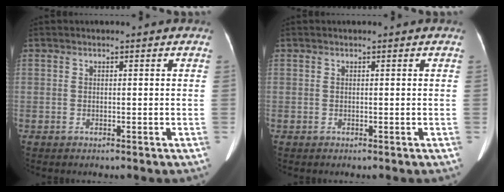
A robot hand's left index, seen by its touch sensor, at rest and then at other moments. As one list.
[{"total": 0.0}]